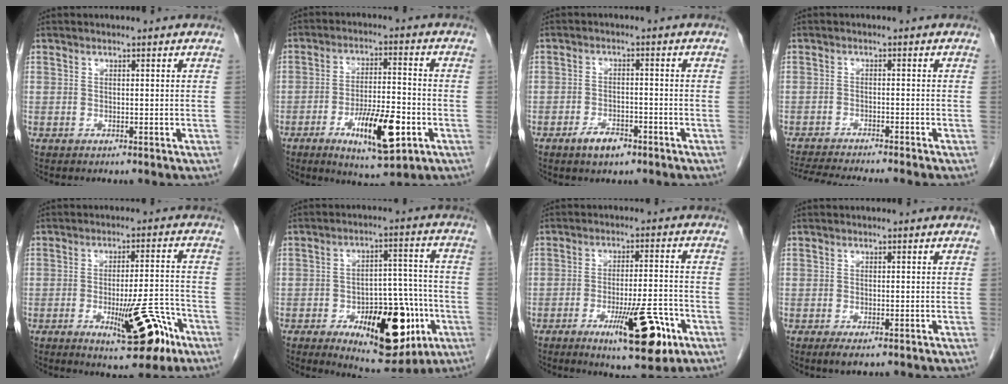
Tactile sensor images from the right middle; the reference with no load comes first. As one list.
[{"total": 11.2, "force": [-4.5, 2.6, 9.9], "torque": [-0.170, -0.009, -0.068]}, {"total": 3.9, "force": [-2.6, 1.7, 2.4], "torque": [-0.045, 0.002, -0.041]}, {"total": 11.5, "force": [-10.4, -0.1, 5.0], "torque": [-0.064, -0.016, -0.156]}, {"total": 10.6, "force": [-5.3, 2.5, 8.8], "torque": [-0.123, -0.001, -0.069]}, {"total": 16.9, "force": [-6.6, 6.9, 13.9], "torque": [-0.187, 0.012, -0.086]}, {"total": 11.3, "force": [-5.5, 2.0, 9.6], "torque": [-0.143, -0.012, -0.078]}, {"total": 2.4, "force": [-1.4, 0.7, 1.8], "torque": [-0.030, -0.005, -0.020]}]